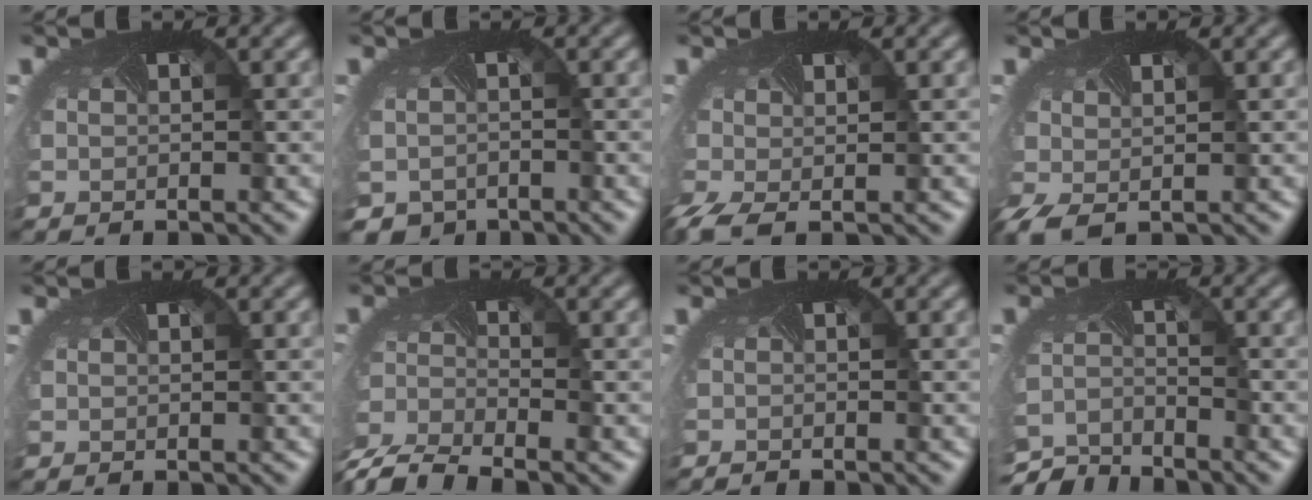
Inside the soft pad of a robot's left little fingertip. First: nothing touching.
{"total": 2.7, "force": [-2.0, 1.8, 0.3], "torque": [-0.007, -0.024, -0.029]}
{"total": 3.6, "force": [-2.0, 1.2, 2.7], "torque": [-0.083, -0.020, -0.038]}
{"total": 2.2, "force": [-0.9, 0.7, 1.8], "torque": [-0.065, -0.008, -0.015]}
{"total": 0.0}
{"total": 7.2, "force": [-6.5, 2.0, 2.5], "torque": [-0.070, -0.043, -0.109]}
{"total": 1.1, "force": [-1.0, -0.4, -0.3], "torque": [-0.002, -0.011, -0.019]}
{"total": 5.9, "force": [-5.8, 0.9, 0.3], "torque": [-0.017, -0.028, -0.111]}